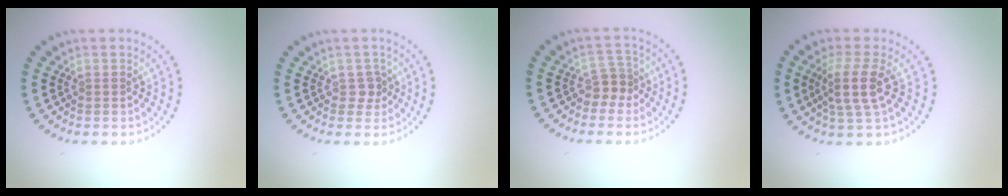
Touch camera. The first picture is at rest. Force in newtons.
{"total": 1.3, "press": 1.0, "slide": 0.8}
{"total": 2.0, "press": 1.5, "slide": 1.3}
{"total": 3.4, "press": 2.9, "slide": 1.9}